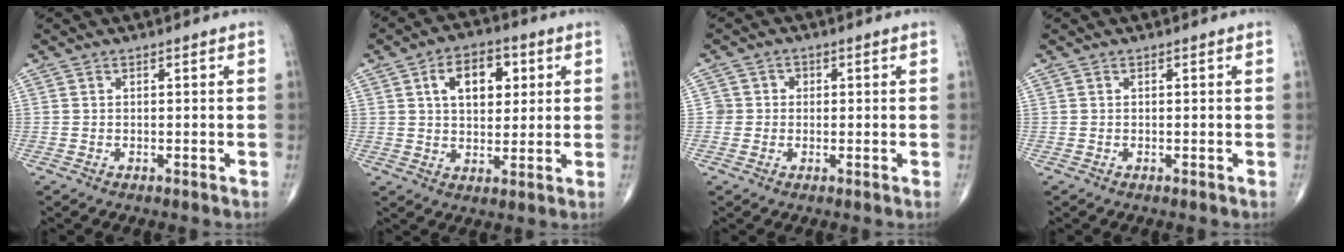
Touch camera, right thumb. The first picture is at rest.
{"total": 10.2, "force": [3.2, 6.3, 7.4], "torque": [-0.084, -0.002, 0.048]}
{"total": 2.6, "force": [0.1, 2.6, 0.1], "torque": [0.023, 0.008, -0.003]}
{"total": 0.0}